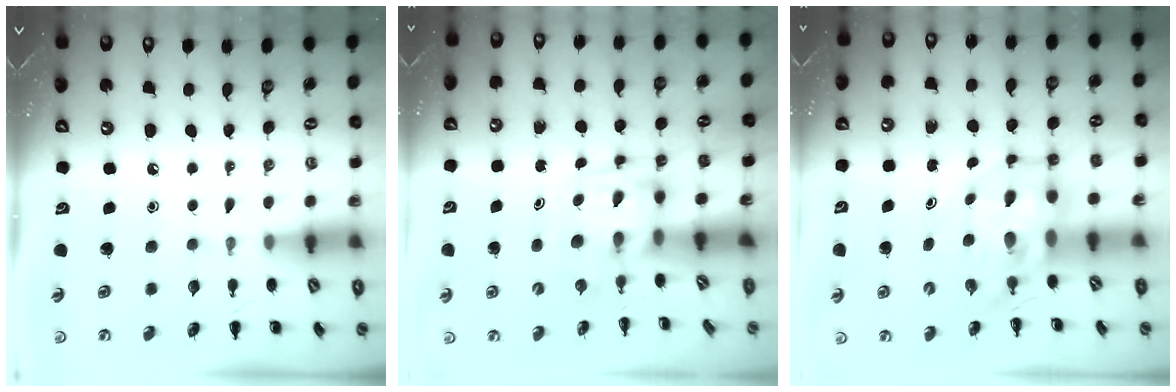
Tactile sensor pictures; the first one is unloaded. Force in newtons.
{"total": 3.7, "press": 3.7, "slide": 0.7}
{"total": 6.3, "press": 6.0, "slide": 1.8}